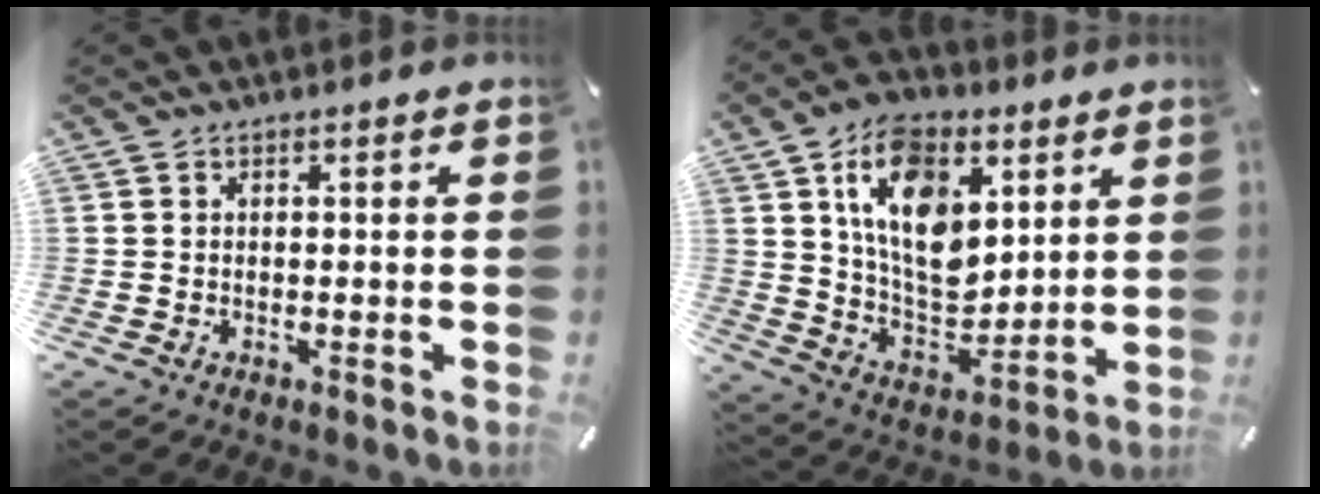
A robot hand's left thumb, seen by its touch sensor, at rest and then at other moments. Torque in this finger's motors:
{"motor_torque": [2.51, 2.50, 1.43, -1.34, 0.55]}